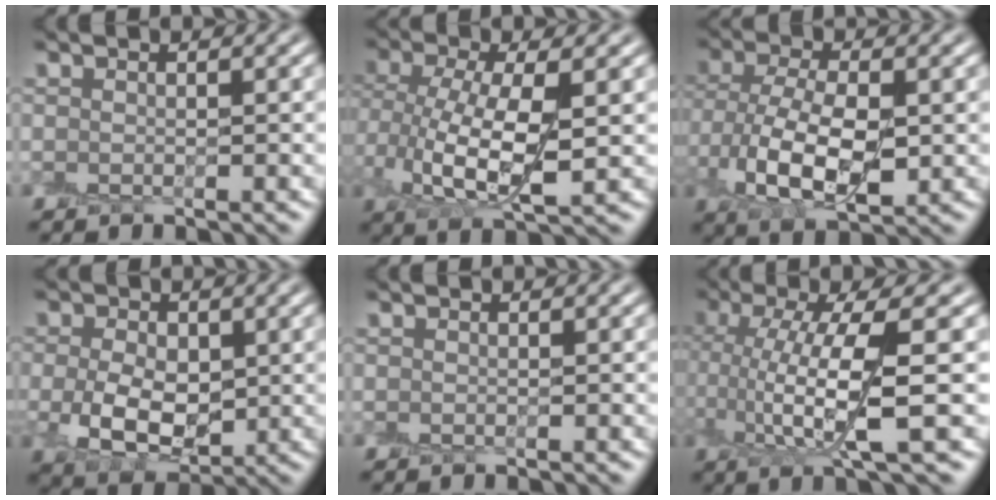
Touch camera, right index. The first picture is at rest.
{"total": 6.3, "force": [0.6, 3.2, 5.3], "torque": [-0.113, 0.006, 0.014]}
{"total": 7.1, "force": [-0.2, 4.3, 5.6], "torque": [-0.120, 0.004, 0.000]}
{"total": 5.4, "force": [-0.3, 3.6, 4.0], "torque": [-0.081, 0.002, -0.004]}
{"total": 0.0}
{"total": 7.2, "force": [0.8, 1.7, 7.0], "torque": [-0.133, 0.001, 0.022]}